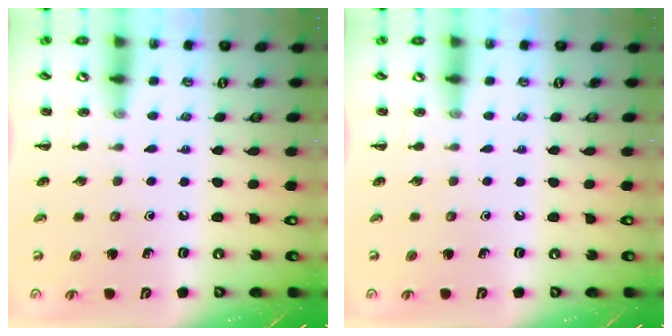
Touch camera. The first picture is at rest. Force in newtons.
{"total": 0.0}